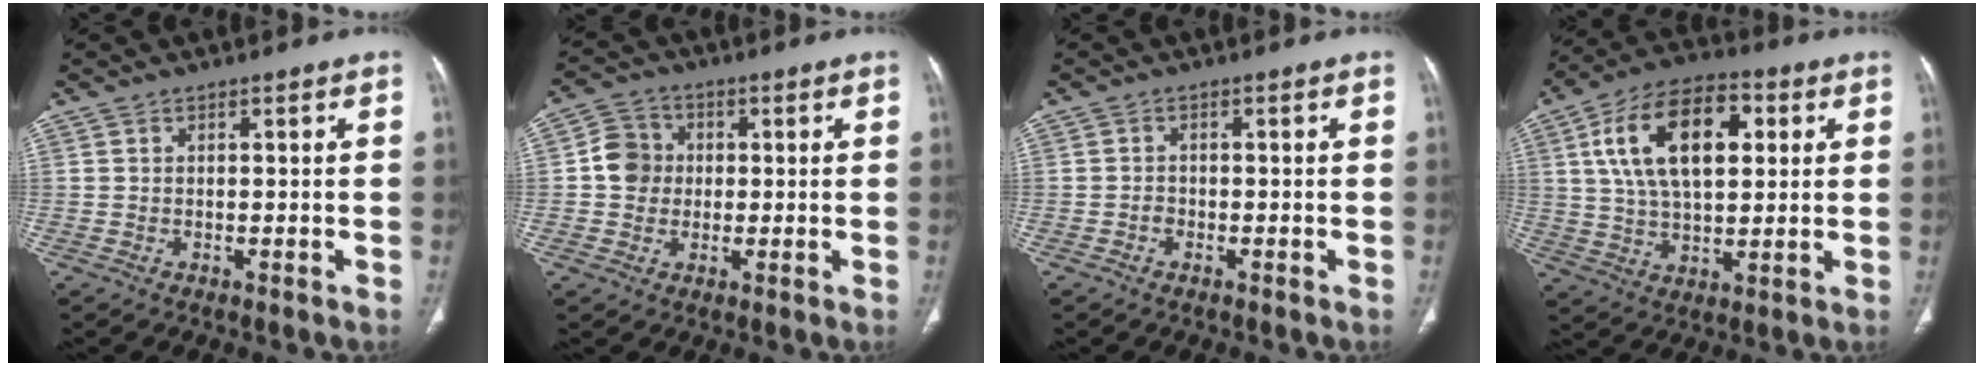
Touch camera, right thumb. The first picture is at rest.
{"total": 6.1, "force": [0.2, 5.6, 2.4], "torque": [-0.023, 0.010, -0.006]}
{"total": 1.0, "force": [-0.7, 0.7, 0.4], "torque": [-0.006, 0.003, -0.014]}
{"total": 18.2, "force": [4.9, 9.9, 14.4], "torque": [-0.238, 0.011, 0.083]}